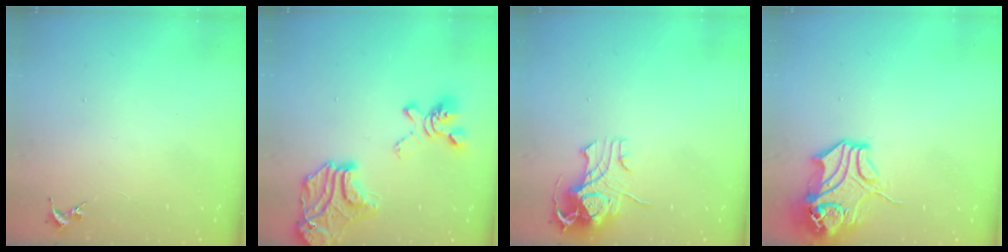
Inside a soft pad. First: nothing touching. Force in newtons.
{"total": 25.0, "press": 24.9, "slide": 2.6}
{"total": 10.7, "press": 10.6, "slide": 1.4}
{"total": 13.8, "press": 13.7, "slide": 2.0}